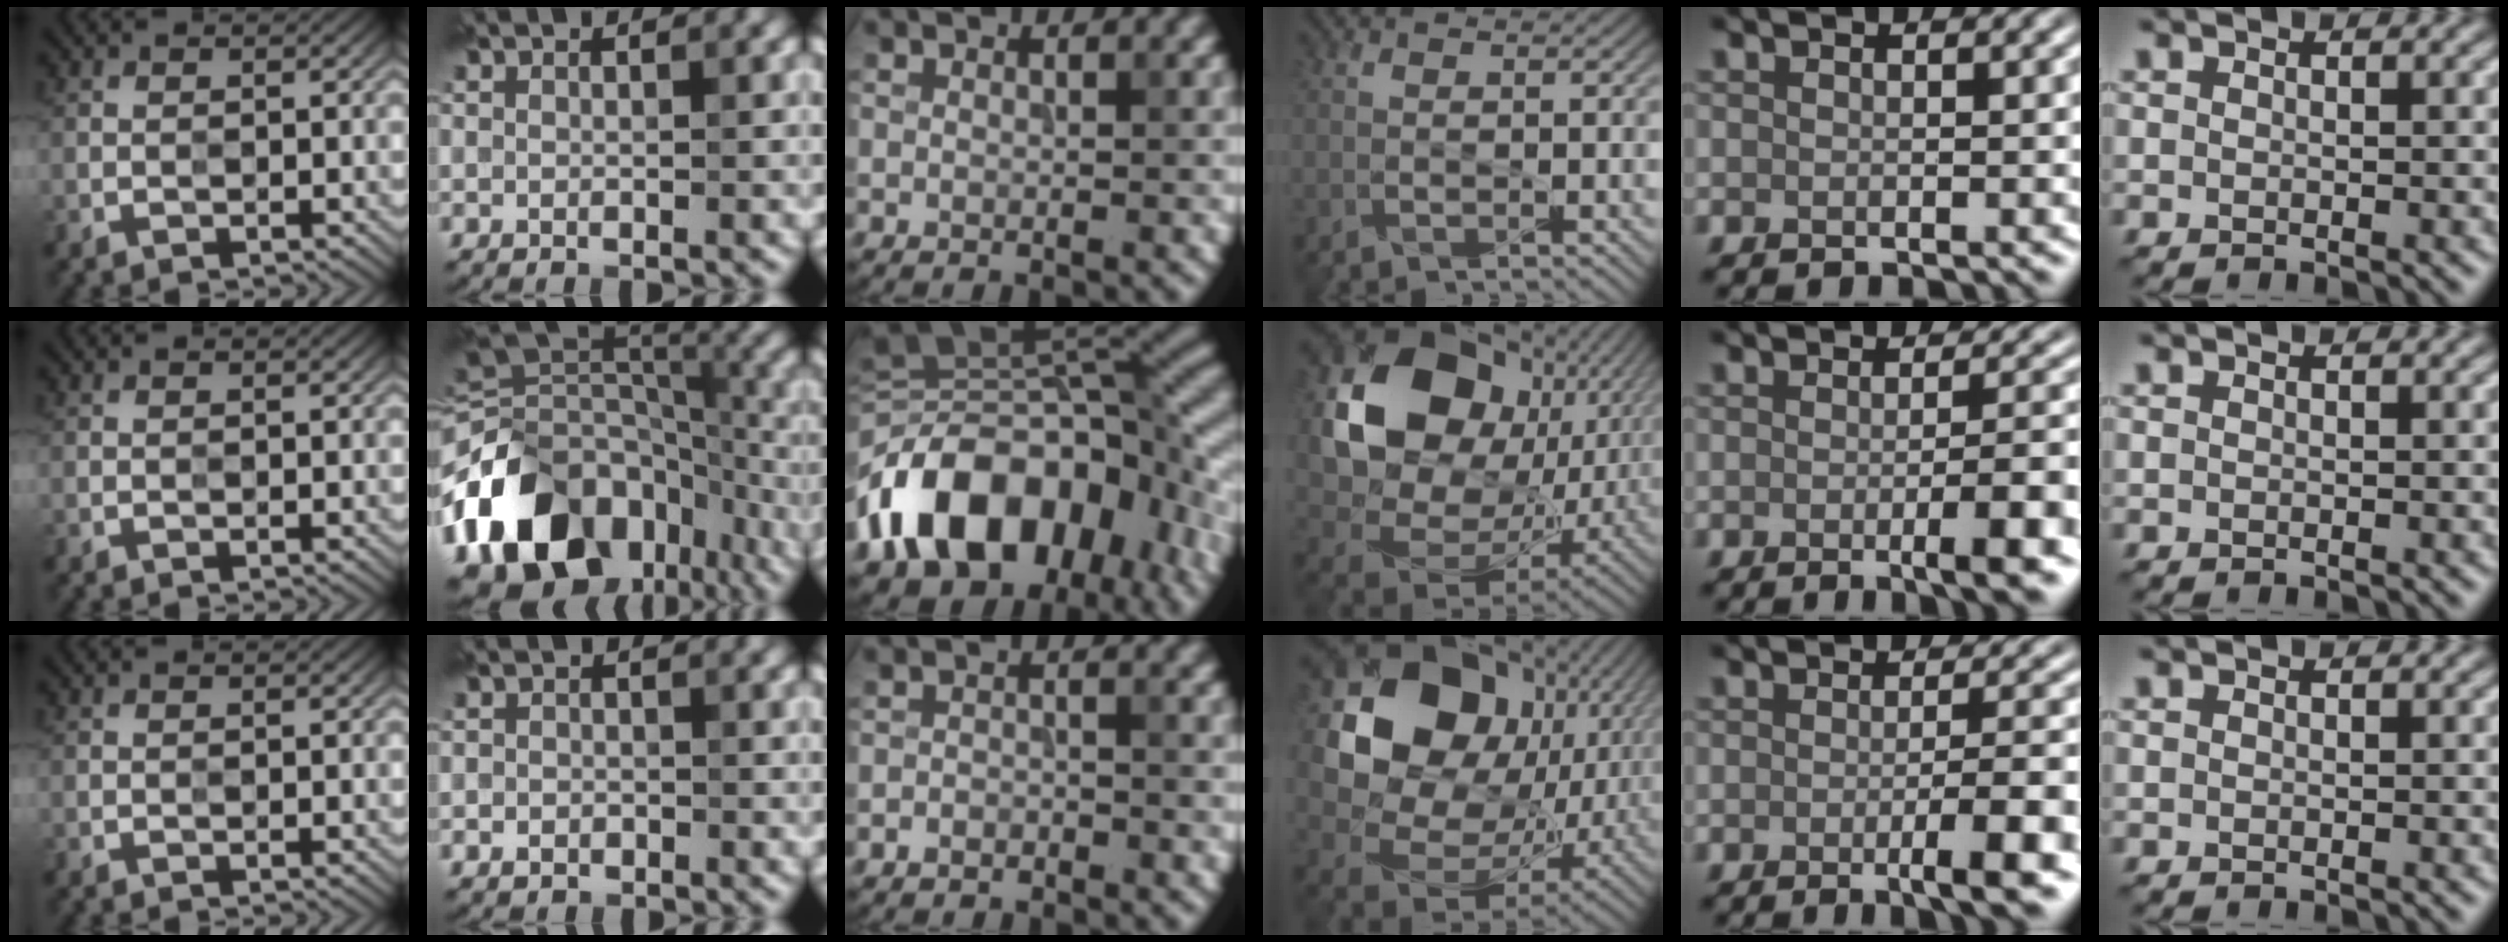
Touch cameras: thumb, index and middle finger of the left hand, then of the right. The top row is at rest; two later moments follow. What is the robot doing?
{"motion": "wipe", "object": "mirror"}